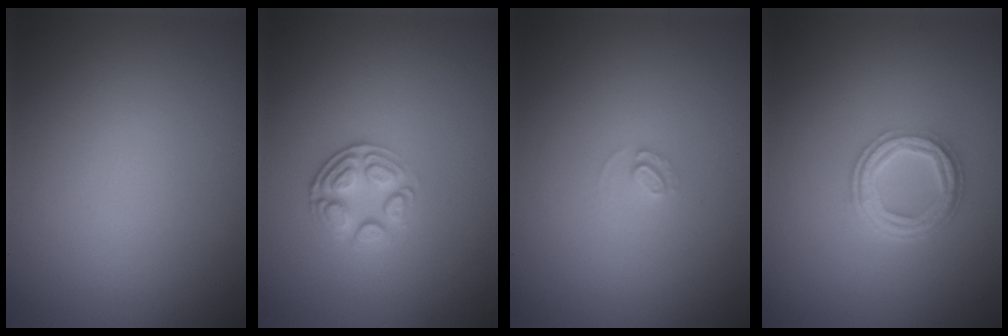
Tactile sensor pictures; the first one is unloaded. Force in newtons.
{"total": 2.7, "press": 2.3, "slide": 1.4}
{"total": 0.9, "press": 0.9, "slide": 0.1}
{"total": 4.2, "press": 3.2, "slide": 2.8}